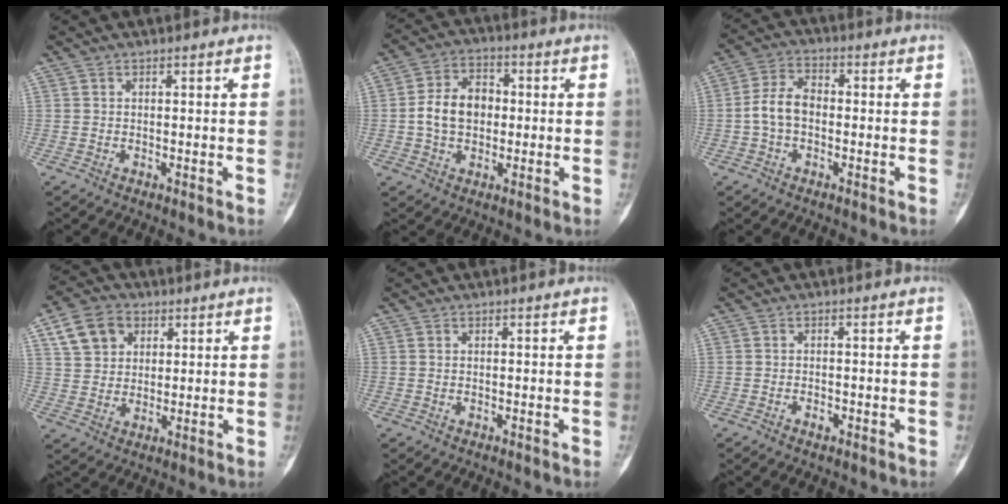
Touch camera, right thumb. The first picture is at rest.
{"total": 9.4, "force": [-0.2, 6.9, 6.4], "torque": [-0.095, 0.022, -0.011]}
{"total": 6.6, "force": [-1.0, 4.4, 4.8], "torque": [-0.088, 0.024, -0.028]}
{"total": 9.1, "force": [3.9, 7.0, 4.3], "torque": [-0.050, -0.006, 0.073]}
{"total": 0.0}
{"total": 1.4, "force": [-0.8, 0.7, 0.8], "torque": [-0.014, 0.007, -0.014]}